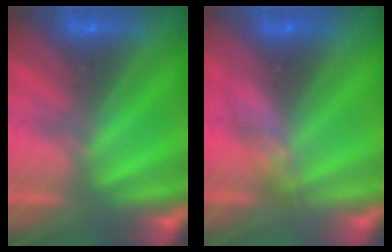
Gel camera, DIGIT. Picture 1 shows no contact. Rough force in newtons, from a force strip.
{"total": 2.8}